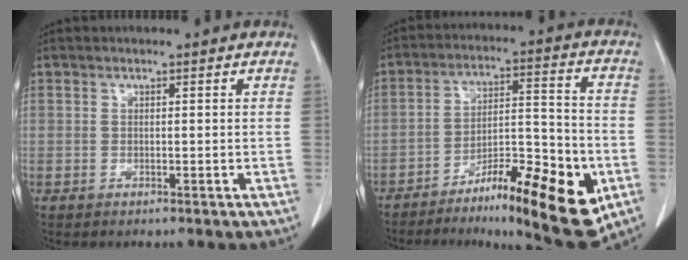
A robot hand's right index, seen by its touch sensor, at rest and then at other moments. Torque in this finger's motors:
{"motor_torque": [1.21, -0.93, 0.59, 0.10]}